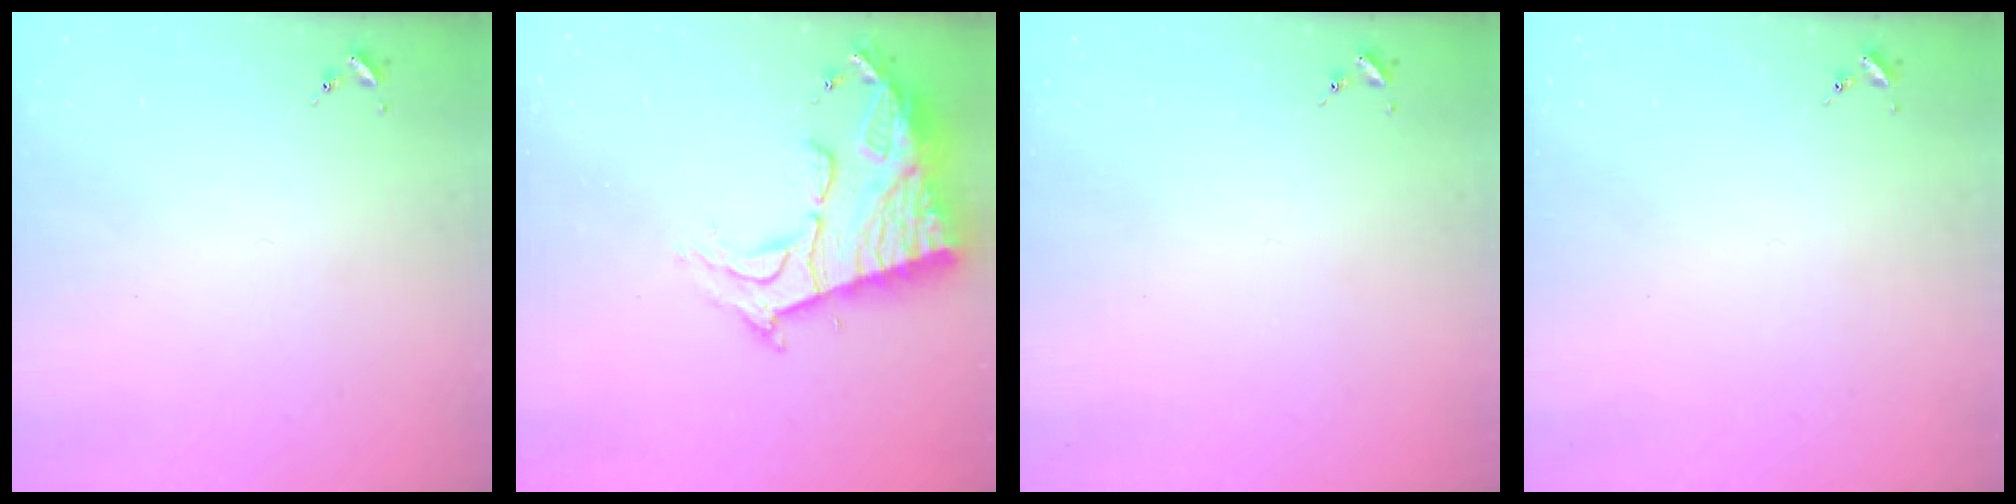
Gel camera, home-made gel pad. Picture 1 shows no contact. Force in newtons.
{"total": 14.6, "press": 14.6, "slide": 1.3}
{"total": 0.0}
{"total": 0.0}